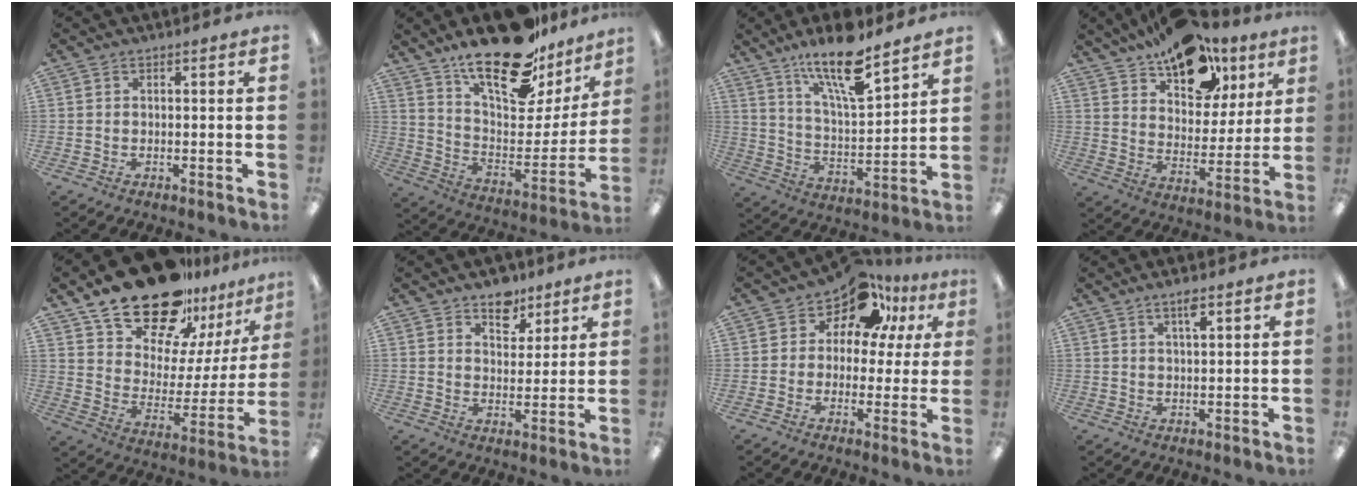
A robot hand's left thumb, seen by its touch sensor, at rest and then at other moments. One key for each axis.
{"total": 23.3, "fx": 18.0, "fy": 8.8, "fz": 11.9, "tx": -0.175, "ty": -0.123, "tz": 0.308}
{"total": 15.9, "fx": 11.9, "fy": 4.1, "fz": 9.8, "tx": -0.171, "ty": -0.066, "tz": 0.197}
{"total": 16.4, "fx": 12.0, "fy": 8.7, "fz": 7.0, "tx": -0.103, "ty": -0.076, "tz": 0.211}
{"total": 23.2, "fx": 18.9, "fy": 10.3, "fz": 8.7, "tx": -0.151, "ty": -0.132, "tz": 0.340}
{"total": 7.3, "fx": 5.6, "fy": 4.3, "fz": 2.1, "tx": -0.014, "ty": -0.033, "tz": 0.097}
{"total": 11.4, "fx": 7.8, "fy": 7.1, "fz": 4.5, "tx": -0.082, "ty": -0.055, "tz": 0.144}
{"total": 3.0, "fx": 2.2, "fy": 0.4, "fz": 2.0, "tx": -0.037, "ty": -0.002, "tz": 0.036}